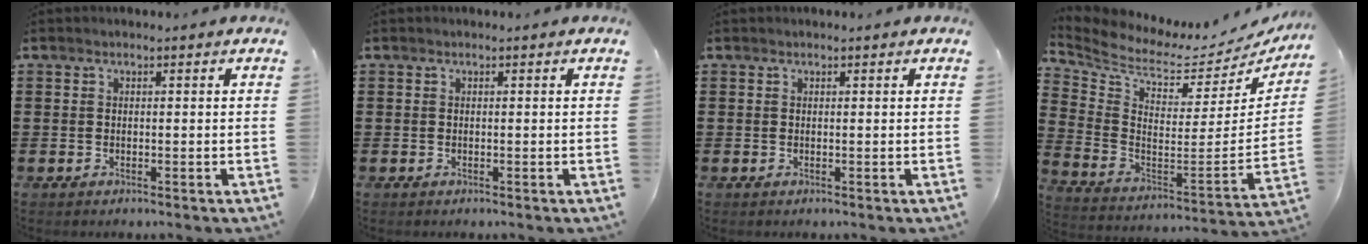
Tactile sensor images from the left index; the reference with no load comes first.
{"total": 0.0}
{"total": 0.0}
{"total": 4.9, "force": [4.2, 1.9, 1.7], "torque": [-0.064, -0.055, 0.067]}